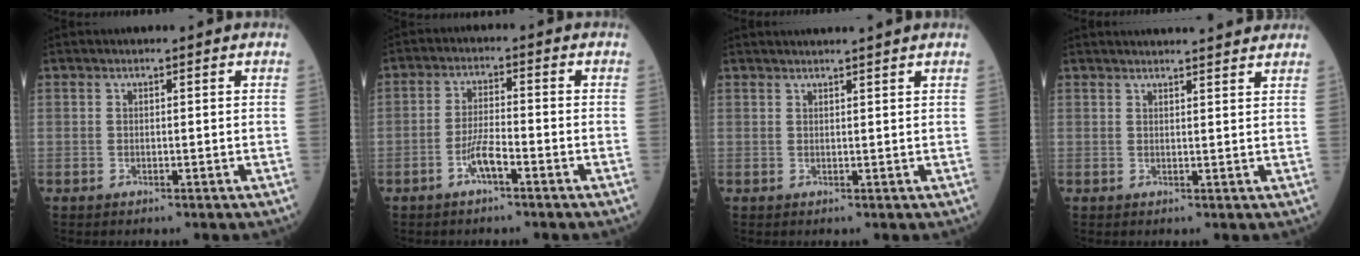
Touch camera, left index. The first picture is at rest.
{"total": 4.0, "force": [-2.3, 0.6, 3.3], "torque": [-0.068, 0.003, -0.045]}
{"total": 5.7, "force": [5.1, -0.9, 2.3], "torque": [-0.024, 0.024, 0.061]}
{"total": 11.3, "force": [10.6, 0.6, 3.8], "torque": [-0.047, 0.021, 0.122]}